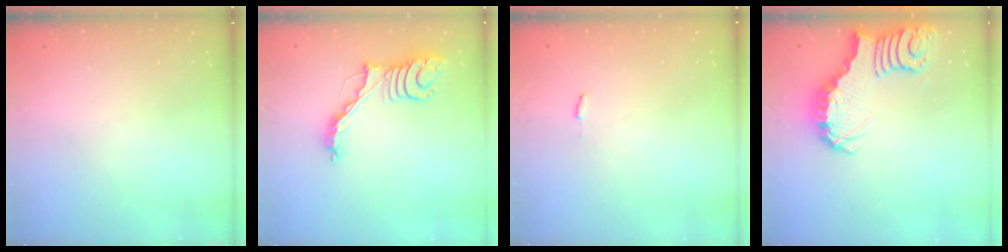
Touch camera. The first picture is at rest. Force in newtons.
{"total": 12.4, "press": 12.3, "slide": 1.3}
{"total": 2.9, "press": 2.9, "slide": 0.3}
{"total": 4.0, "press": 4.0, "slide": 0.6}